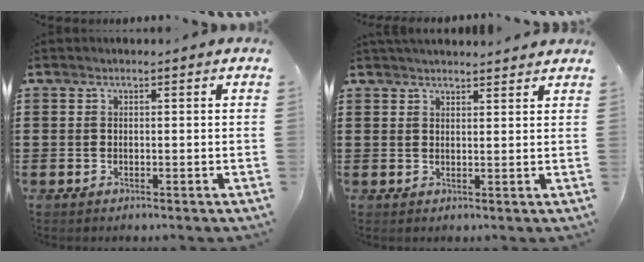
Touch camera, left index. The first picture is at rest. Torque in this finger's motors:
{"motor_torque": [1.39, -0.75, 0.27, 0.06]}